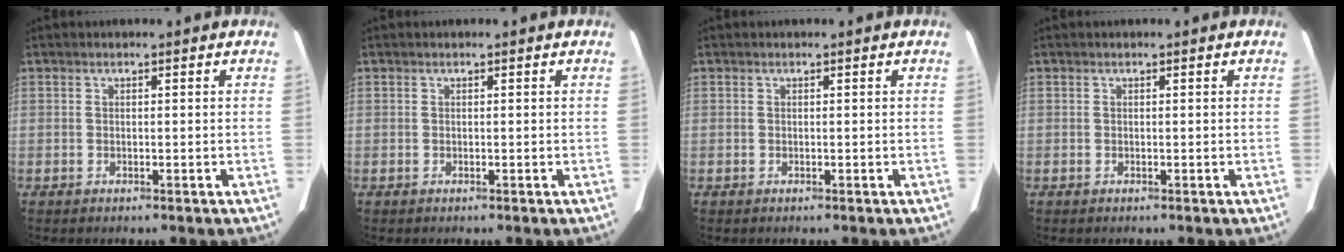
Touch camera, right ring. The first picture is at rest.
{"total": 0.0}
{"total": 0.0}
{"total": 0.0}